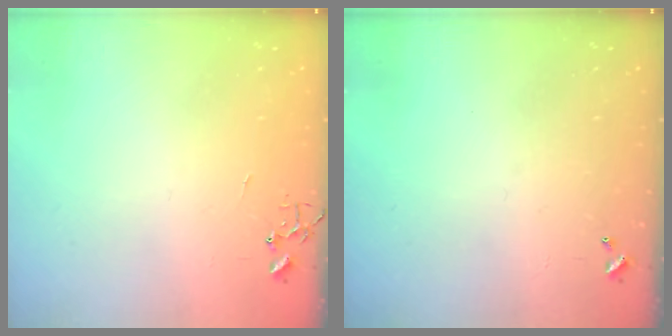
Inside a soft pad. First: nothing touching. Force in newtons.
{"total": 0.0}